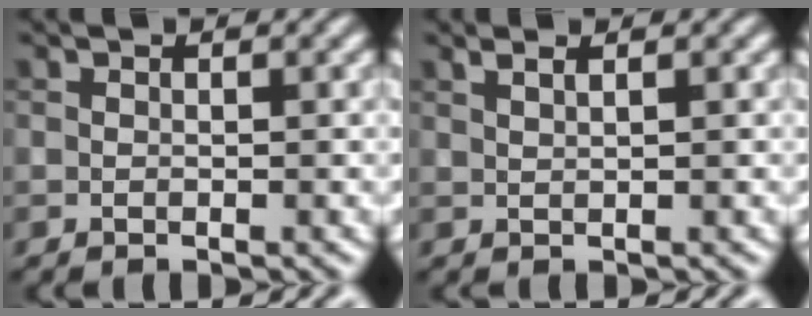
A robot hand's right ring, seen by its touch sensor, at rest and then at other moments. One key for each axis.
{"total": 1.6, "fx": 1.1, "fy": 0.6, "fz": 1.0, "tx": -0.003, "ty": -0.004, "tz": 0.007}